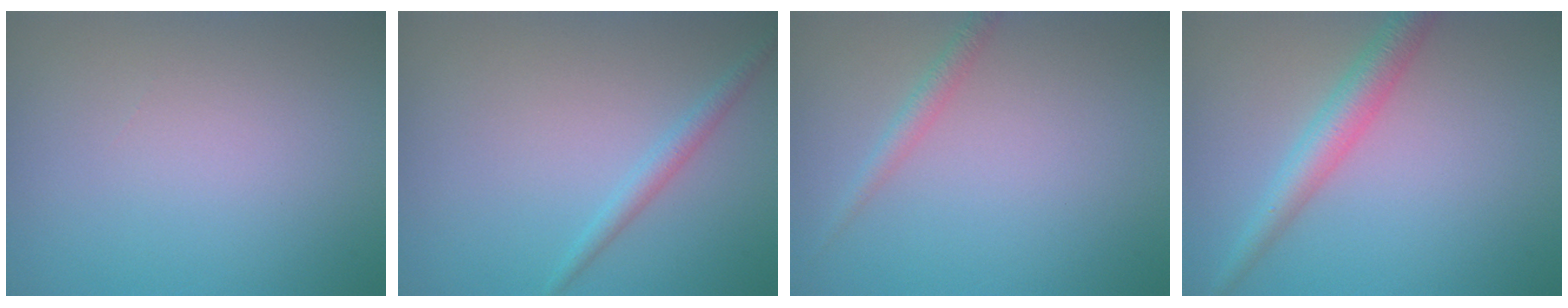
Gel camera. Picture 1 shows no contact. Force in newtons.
{"total": 1.5, "press": 1.5, "slide": 0.1}
{"total": 1.4, "press": 1.4, "slide": 0.0}
{"total": 3.4, "press": 3.4, "slide": 0.0}